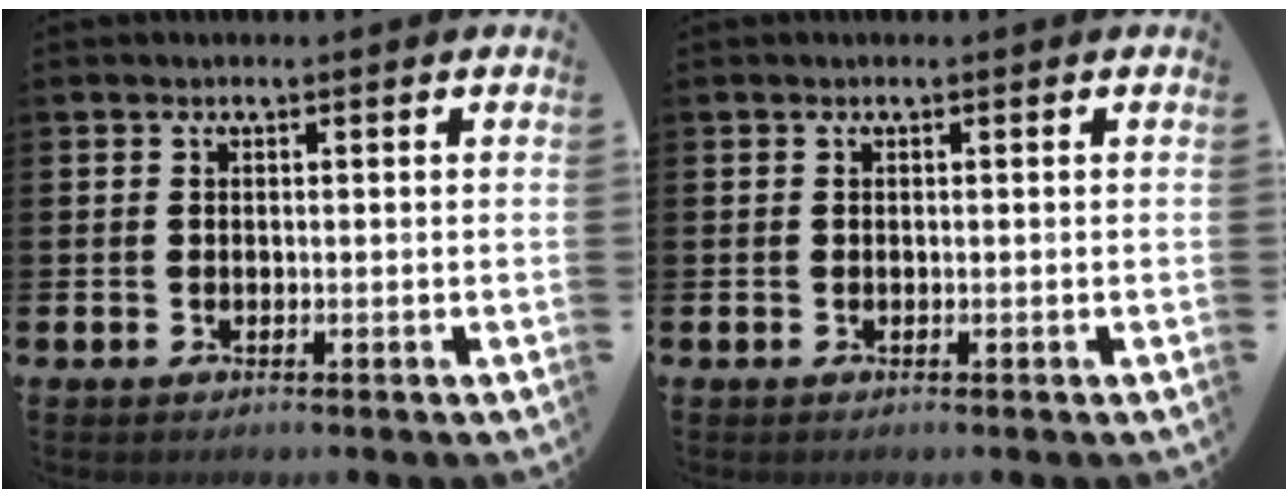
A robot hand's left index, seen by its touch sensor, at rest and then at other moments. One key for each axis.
{"total": 0.0}